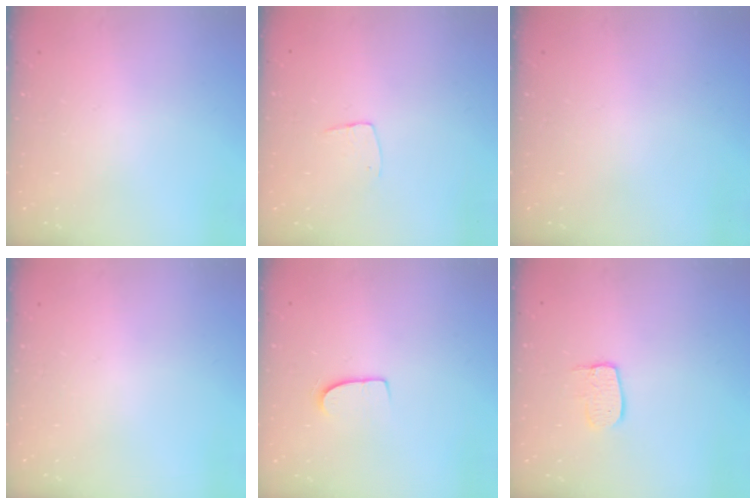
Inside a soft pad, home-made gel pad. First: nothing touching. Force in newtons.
{"total": 5.3, "press": 5.3, "slide": 0.3}
{"total": 0.0}
{"total": 0.0}
{"total": 7.1, "press": 7.1, "slide": 0.5}
{"total": 7.0, "press": 7.0, "slide": 0.3}